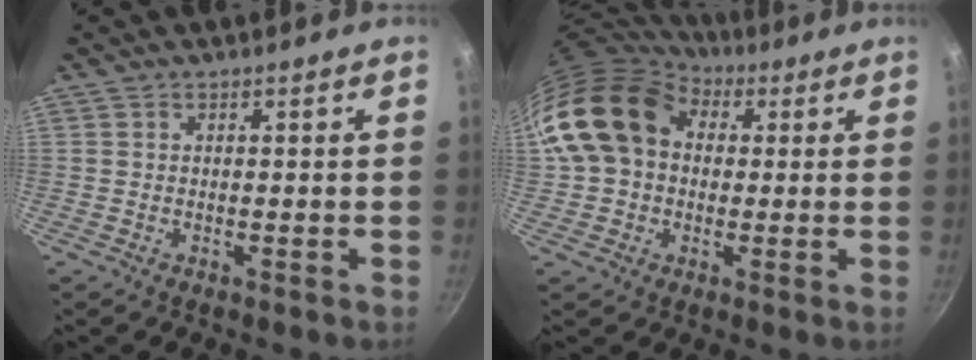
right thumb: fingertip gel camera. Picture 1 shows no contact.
{"total": 16.5, "force": [3.8, 12.7, 9.7], "torque": [-0.161, 0.027, 0.057]}